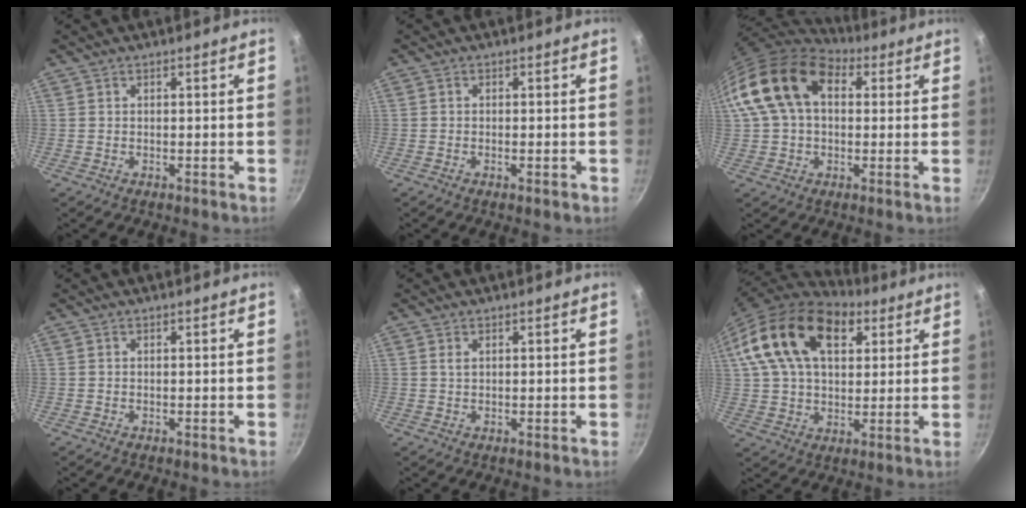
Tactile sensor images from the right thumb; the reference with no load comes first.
{"total": 1.6, "force": [-0.7, 0.5, 1.4], "torque": [-0.027, 0.003, -0.014]}
{"total": 16.6, "force": [4.0, 11.1, 11.7], "torque": [-0.203, 0.028, 0.058]}
{"total": 0.0}
{"total": 1.1, "force": [0.4, 0.5, 0.9], "torque": [-0.015, 0.001, 0.007]}
{"total": 21.3, "force": [8.5, 13.0, 14.6], "torque": [-0.236, 0.000, 0.139]}